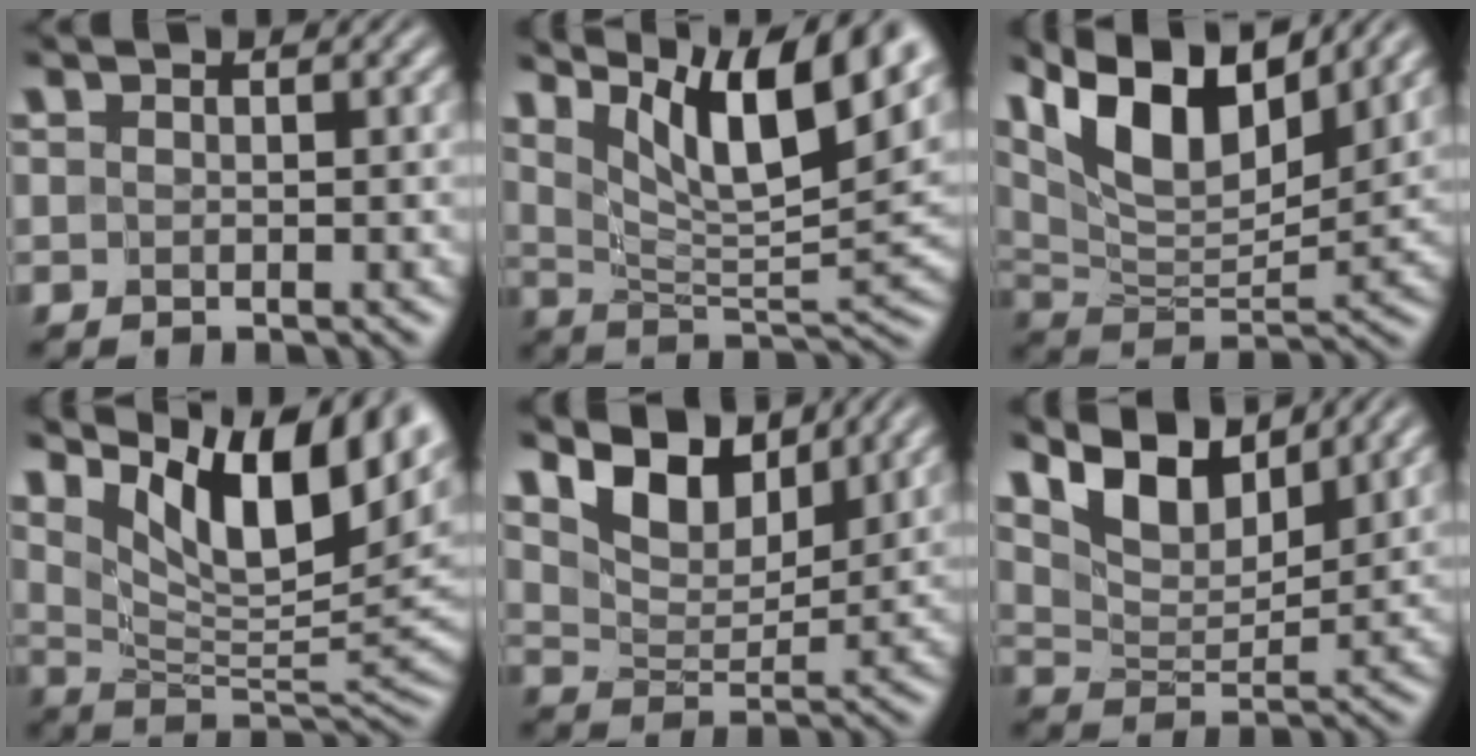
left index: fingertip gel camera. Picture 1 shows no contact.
{"total": 11.5, "force": [7.5, 2.8, 8.2], "torque": [-0.133, 0.005, 0.116]}
{"total": 10.9, "force": [6.8, 3.8, 7.6], "torque": [-0.141, 0.004, 0.127]}
{"total": 12.5, "force": [7.4, 3.9, 9.4], "torque": [-0.148, 0.008, 0.133]}
{"total": 6.5, "force": [5.0, 2.7, 3.1], "torque": [-0.066, -0.002, 0.080]}
{"total": 6.4, "force": [5.0, 2.1, 3.3], "torque": [-0.073, 0.006, 0.090]}